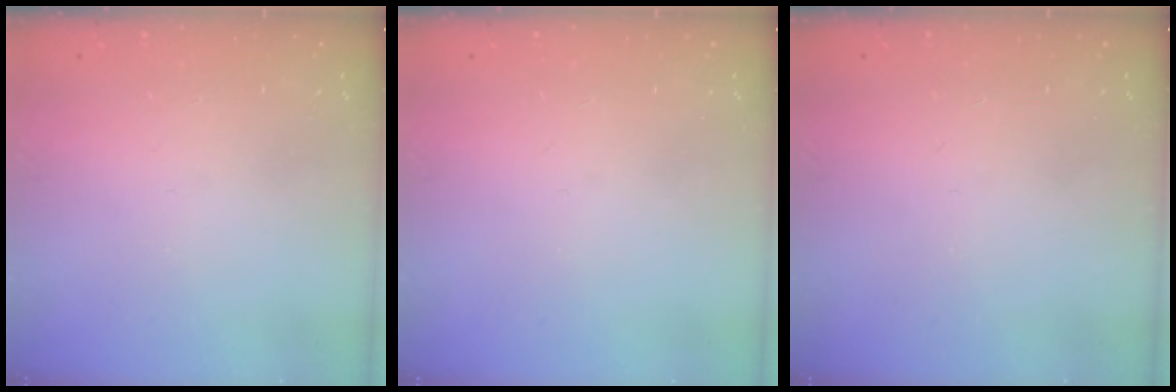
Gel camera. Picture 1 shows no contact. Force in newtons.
{"total": 0.0}
{"total": 0.0}